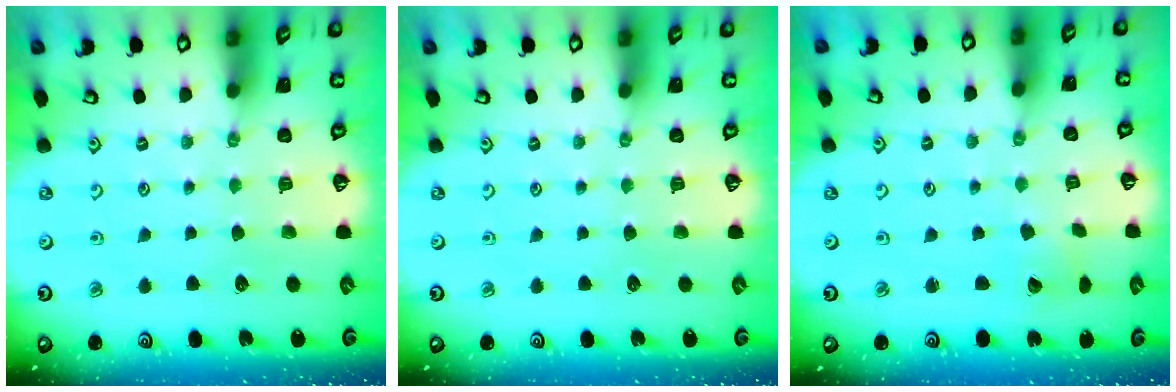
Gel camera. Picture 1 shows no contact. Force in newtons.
{"total": 0.0}
{"total": 2.6, "press": 2.6, "slide": 0.3}